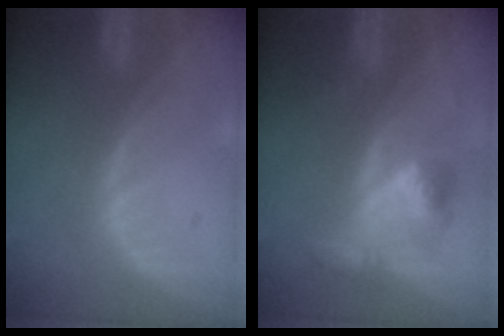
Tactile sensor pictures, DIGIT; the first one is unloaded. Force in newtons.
{"total": 5.6, "press": 5.1, "slide": 2.3}